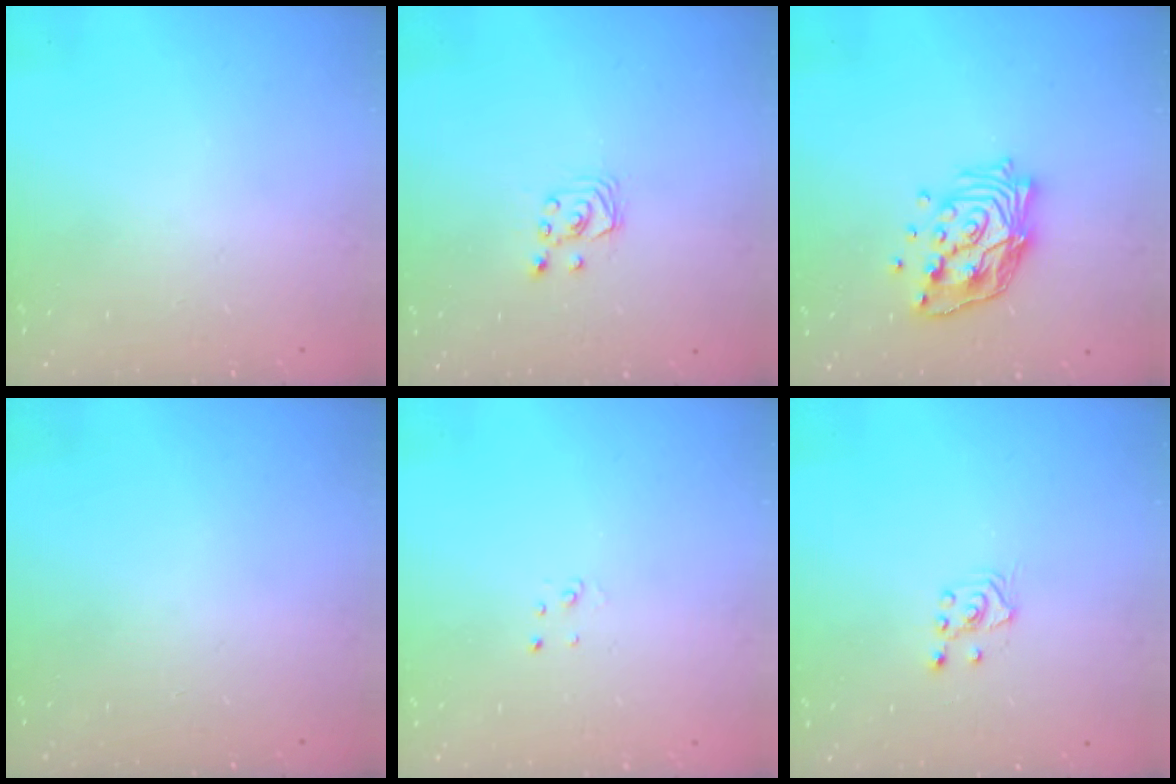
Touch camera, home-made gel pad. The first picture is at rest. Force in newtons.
{"total": 2.9, "press": 2.8, "slide": 0.3}
{"total": 14.9, "press": 14.8, "slide": 1.1}
{"total": 0.0}
{"total": 2.0, "press": 2.0, "slide": 0.2}
{"total": 2.6, "press": 2.4, "slide": 0.8}